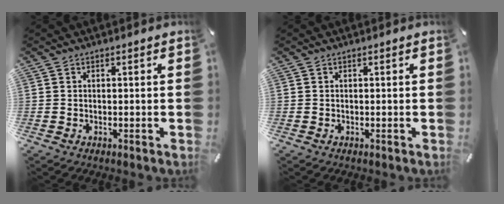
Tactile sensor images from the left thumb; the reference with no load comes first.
{"total": 0.0}